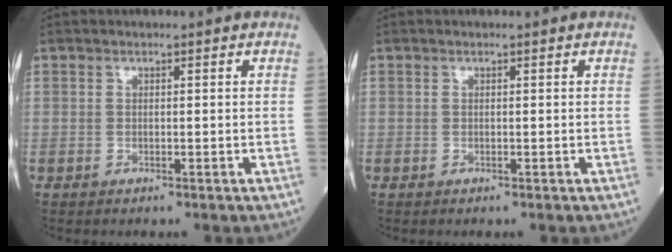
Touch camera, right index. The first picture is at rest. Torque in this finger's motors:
{"motor_torque": [0.05, 0.02, 0.00, 0.00]}